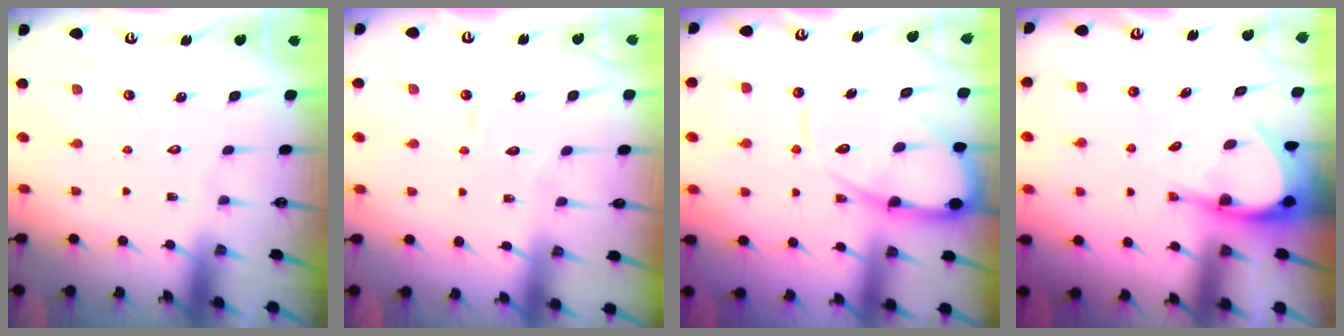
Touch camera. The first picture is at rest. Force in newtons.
{"total": 3.2, "press": 3.2, "slide": 0.1}
{"total": 12.1, "press": 12.0, "slide": 1.3}
{"total": 5.1, "press": 5.1, "slide": 0.4}